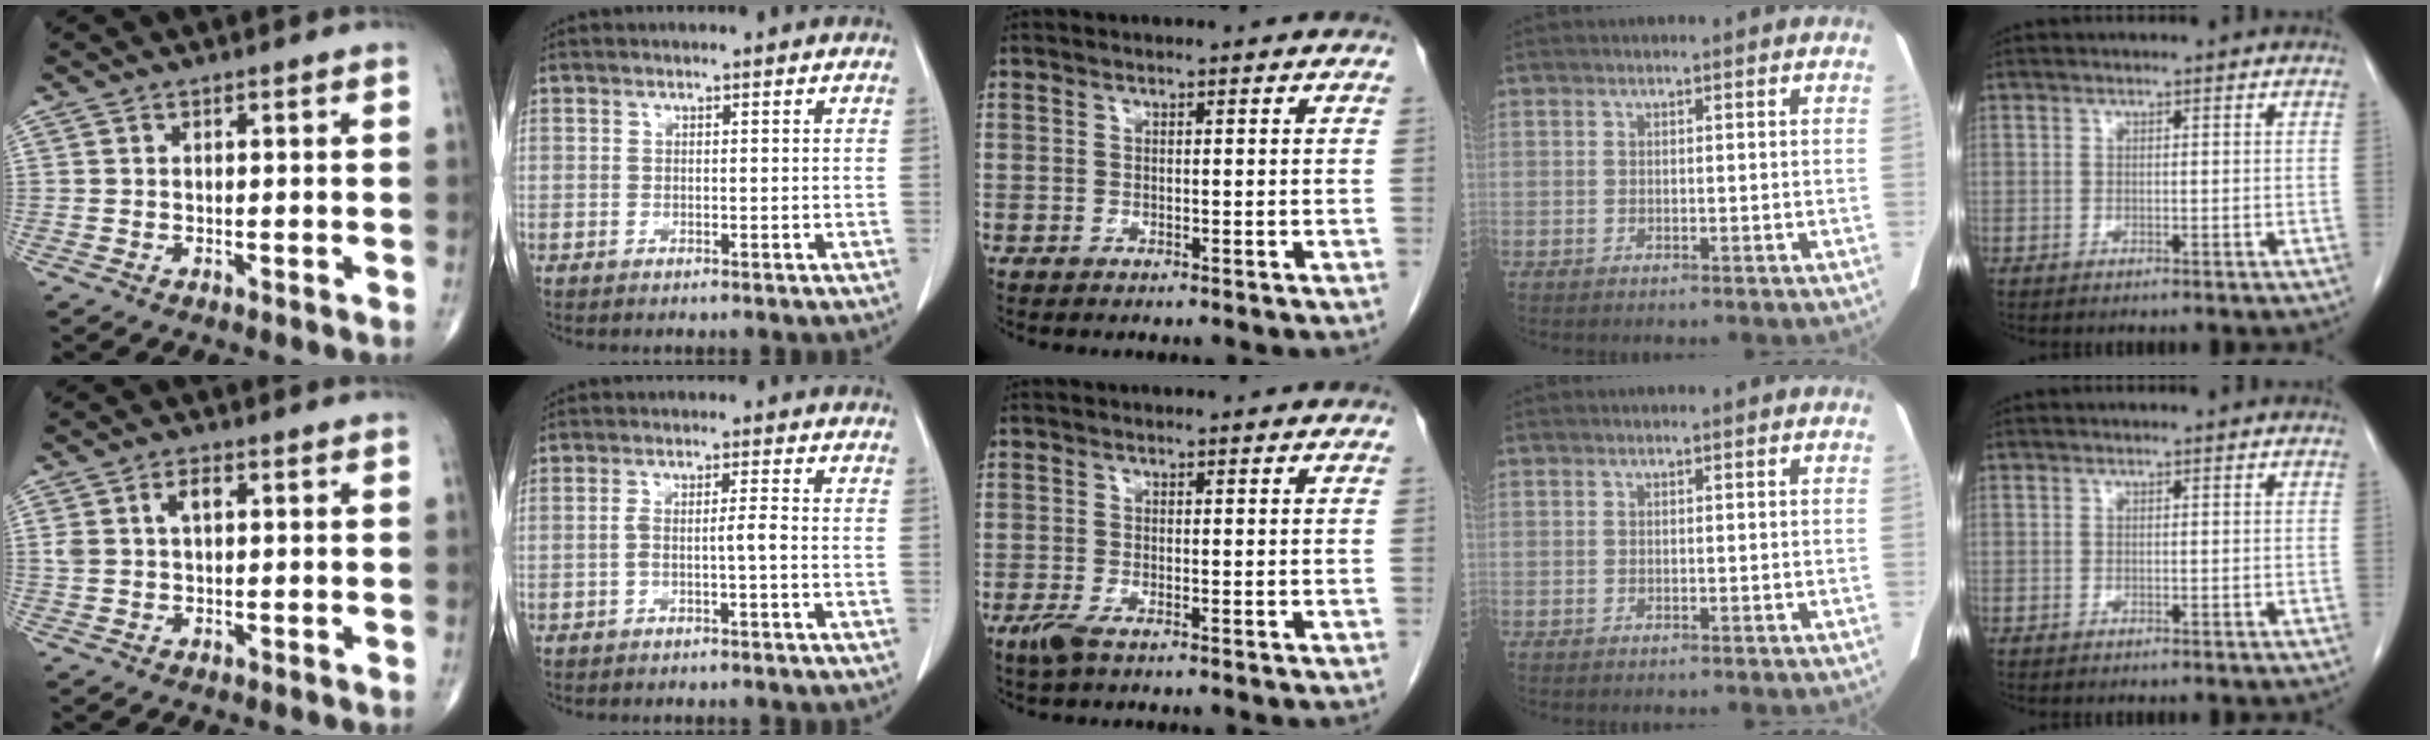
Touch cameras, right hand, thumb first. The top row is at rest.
{"thumb": {"total": 4.1, "force": [1.1, 2.2, 3.2], "torque": [-0.069, 0.012, 0.023]}, "index": {"total": 3.1, "force": [-1.1, 0.3, 2.9], "torque": [-0.057, 0.015, -0.015]}, "middle": {"total": 2.2, "force": [-1.3, 0.5, 1.7], "torque": [-0.040, -0.006, -0.027]}}